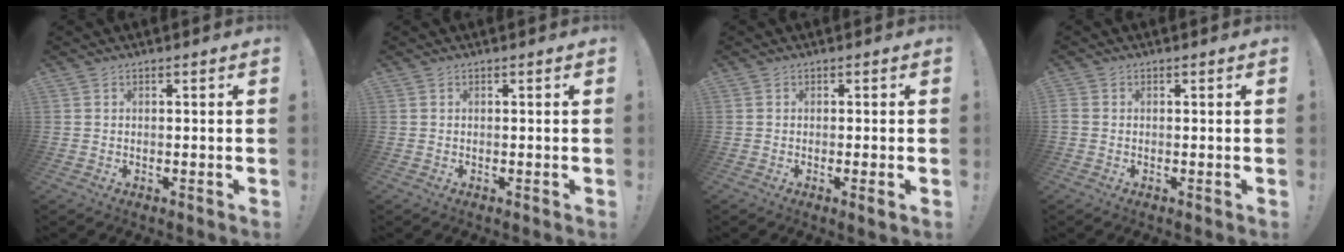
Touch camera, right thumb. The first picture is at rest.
{"total": 0.0}
{"total": 2.4, "force": [-0.4, -0.3, 2.3], "torque": [-0.044, -0.002, -0.005]}
{"total": 0.9, "force": [-0.4, 0.7, 0.4], "torque": [-0.013, 0.003, -0.005]}